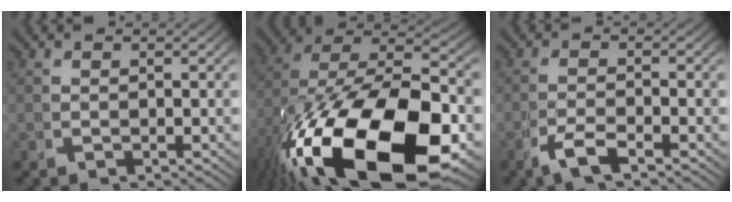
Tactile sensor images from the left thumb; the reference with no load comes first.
{"total": 21.4, "force": [-3.6, 12.7, 16.8], "torque": [-0.342, -0.087, -0.014]}
{"total": 2.5, "force": [-1.5, 0.7, 1.9], "torque": [-0.045, -0.001, -0.031]}